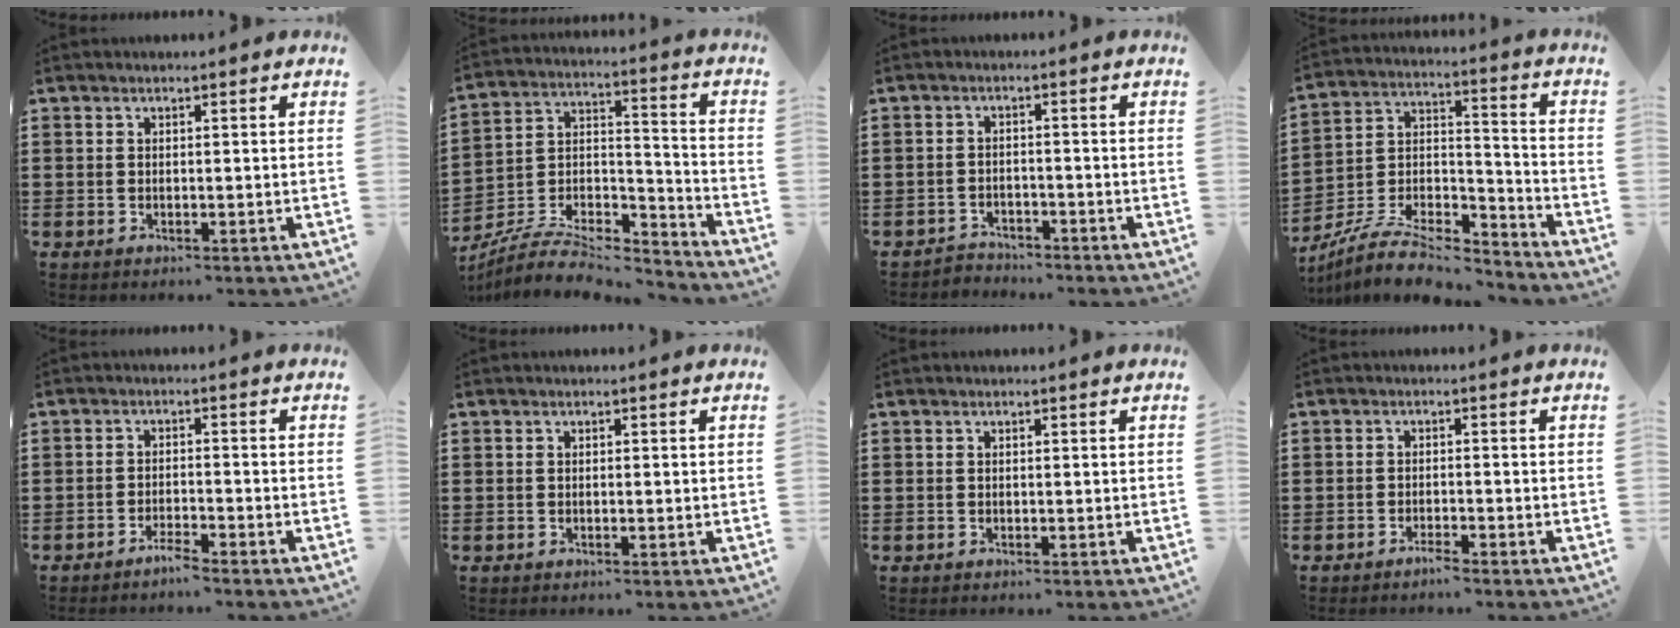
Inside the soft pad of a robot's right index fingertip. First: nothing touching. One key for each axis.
{"total": 7.8, "fx": -7.0, "fy": 2.0, "fz": 2.9, "tx": -0.054, "ty": 0.005, "tz": -0.138}
{"total": 2.4, "fx": -2.3, "fy": 0.5, "fz": -0.2, "tx": -0.005, "ty": 0.002, "tz": -0.052}
{"total": 8.8, "fx": -8.0, "fy": 2.0, "fz": 3.1, "tx": -0.061, "ty": 0.012, "tz": -0.158}
{"total": 2.0, "fx": -1.9, "fy": -0.1, "fz": 0.6, "tx": -0.013, "ty": 0.000, "tz": -0.036}
{"total": 0.0}
{"total": 0.0}
{"total": 1.4, "fx": -1.3, "fy": 0.0, "fz": 0.4, "tx": -0.011, "ty": -0.002, "tz": -0.023}